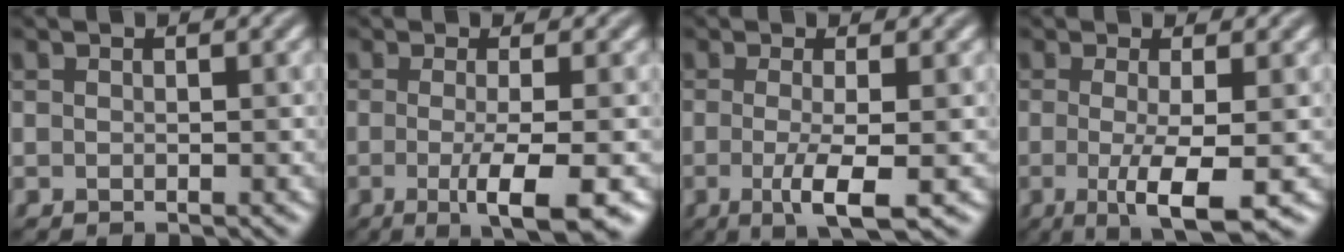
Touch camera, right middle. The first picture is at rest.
{"total": 5.7, "force": [-1.5, 1.3, 5.3], "torque": [-0.082, -0.010, -0.029]}
{"total": 4.5, "force": [-1.0, 1.0, 4.3], "torque": [-0.076, -0.012, -0.020]}
{"total": 5.7, "force": [-1.2, 1.3, 5.4], "torque": [-0.087, -0.013, -0.021]}